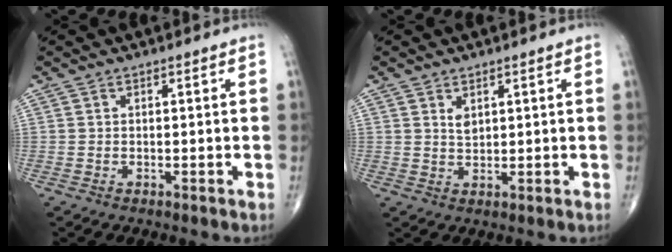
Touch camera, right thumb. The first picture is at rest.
{"total": 2.1, "force": [1.1, 1.1, 1.4], "torque": [-0.018, -0.008, 0.024]}